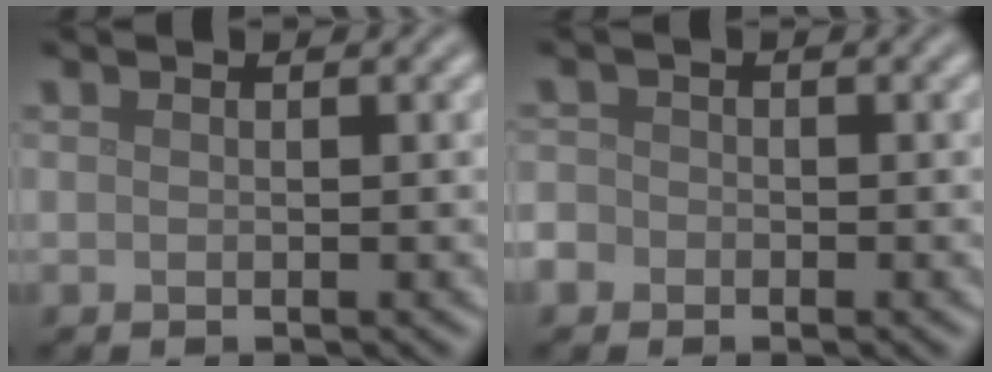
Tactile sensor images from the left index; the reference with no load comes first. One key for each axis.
{"total": 2.0, "fx": -1.0, "fy": 1.7, "fz": 0.5, "tx": -0.004, "ty": 0.004, "tz": -0.022}